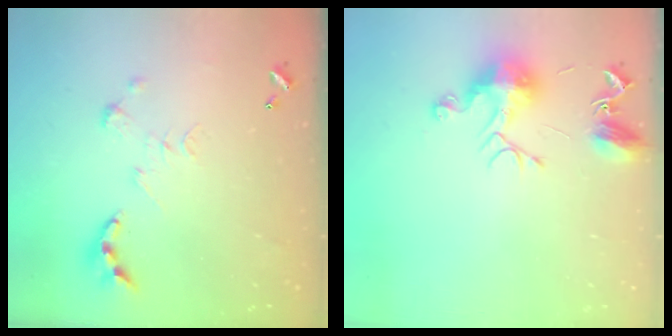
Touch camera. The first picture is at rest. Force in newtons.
{"total": 9.5, "press": 9.5, "slide": 0.2}